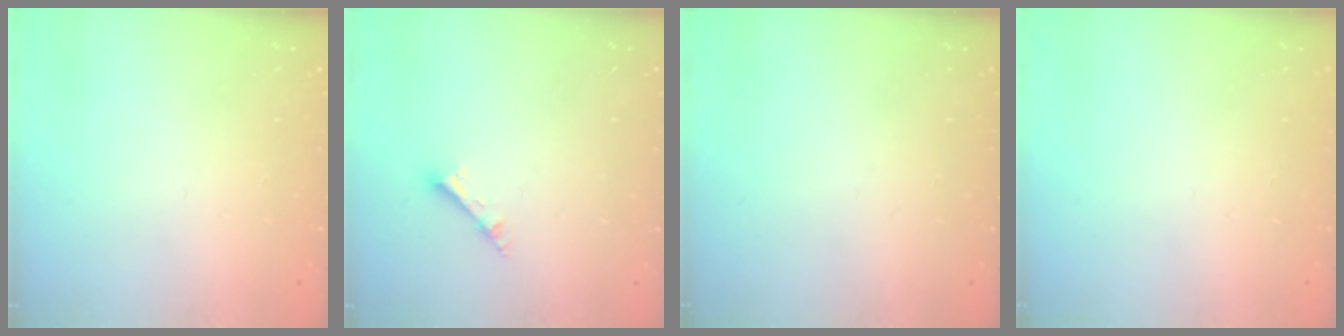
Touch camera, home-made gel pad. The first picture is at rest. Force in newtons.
{"total": 2.6, "press": 2.5, "slide": 0.2}
{"total": 0.0}
{"total": 0.0}